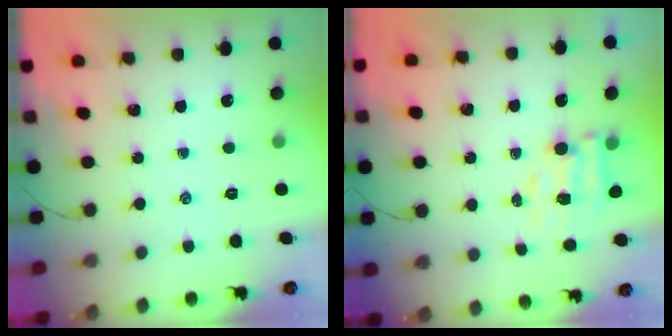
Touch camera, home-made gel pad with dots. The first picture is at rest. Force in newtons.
{"total": 5.1, "press": 5.0, "slide": 0.9}